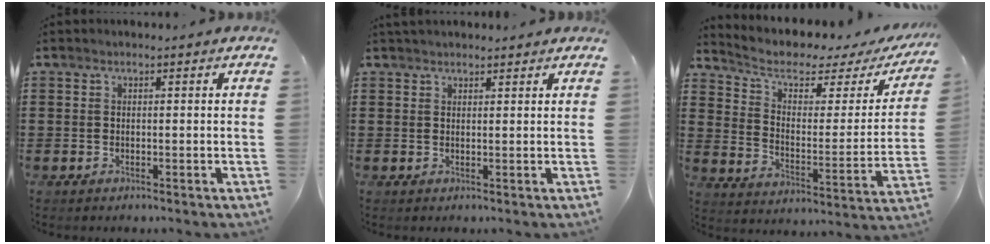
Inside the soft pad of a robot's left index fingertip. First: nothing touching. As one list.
[{"total": 1.4, "force": [1.3, 0.3, 0.3], "torque": [-0.008, 0.002, 0.026]}, {"total": 5.2, "force": [3.4, 2.2, 3.2], "torque": [-0.084, -0.021, 0.053]}]